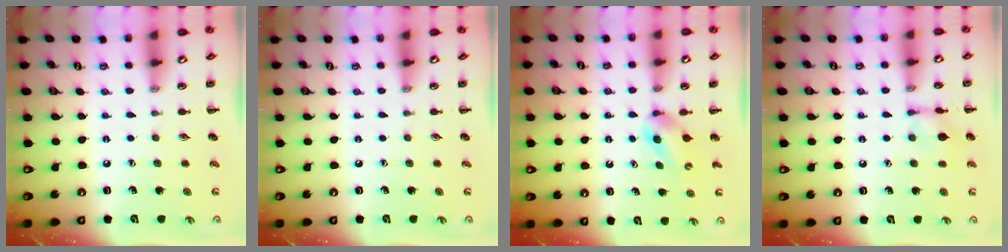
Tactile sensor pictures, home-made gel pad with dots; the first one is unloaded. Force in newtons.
{"total": 0.0}
{"total": 2.8, "press": 2.5, "slide": 1.3}
{"total": 7.4, "press": 7.3, "slide": 0.7}